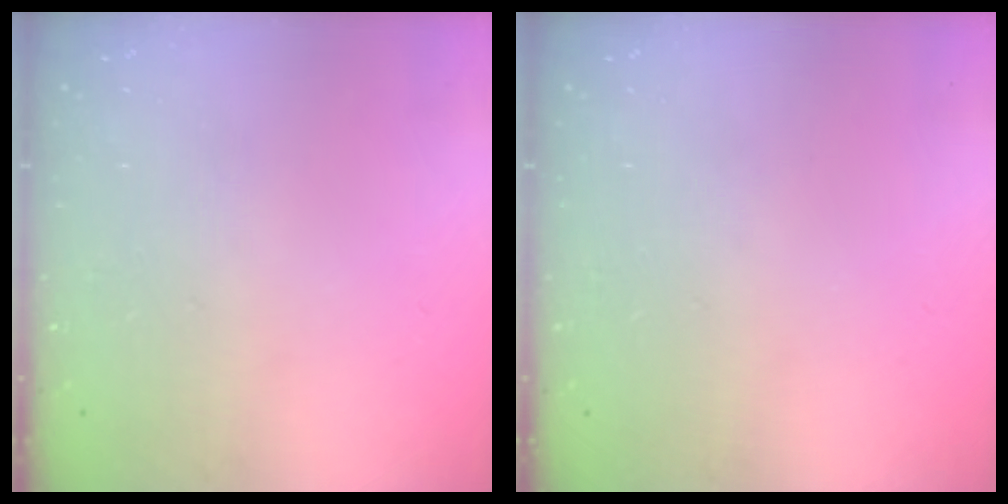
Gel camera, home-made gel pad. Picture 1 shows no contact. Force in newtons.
{"total": 0.0}